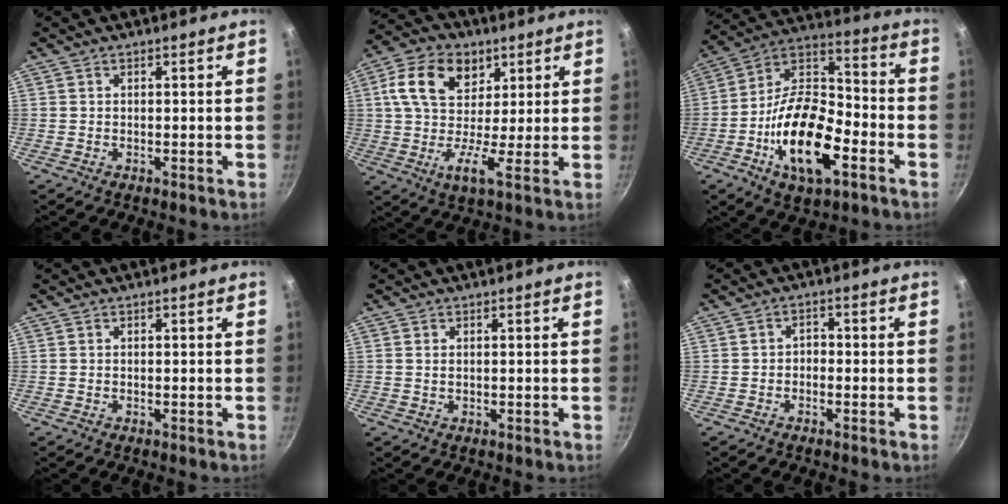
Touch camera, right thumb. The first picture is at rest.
{"total": 13.2, "force": [4.6, 8.7, 8.9], "torque": [-0.142, -0.001, 0.066]}
{"total": 20.1, "force": [-7.3, 9.7, 16.0], "torque": [-0.268, 0.044, -0.139]}
{"total": 0.0}
{"total": 0.8, "force": [0.2, 0.6, 0.5], "torque": [-0.009, 0.002, 0.004]}
{"total": 1.9, "force": [-0.9, 1.4, 0.9], "torque": [-0.009, 0.014, -0.019]}